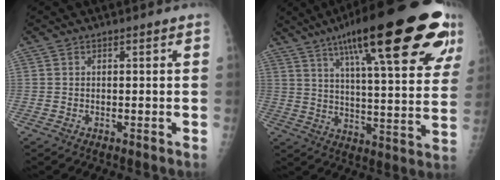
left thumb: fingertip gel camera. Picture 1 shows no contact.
{"total": 30.7, "force": [17.3, 6.9, 24.5], "torque": [-0.313, -0.019, 0.250]}